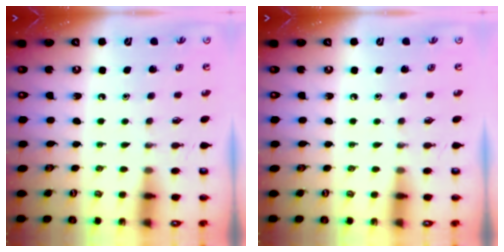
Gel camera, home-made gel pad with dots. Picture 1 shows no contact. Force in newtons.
{"total": 0.0}